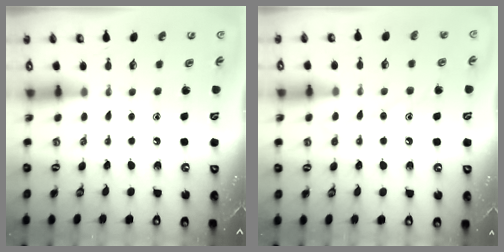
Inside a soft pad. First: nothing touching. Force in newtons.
{"total": 8.9, "press": 8.8, "slide": 0.8}